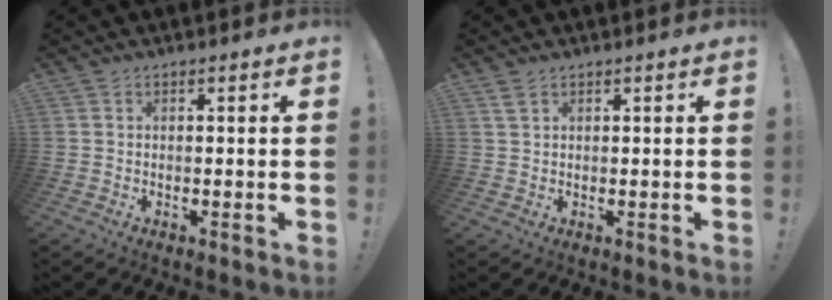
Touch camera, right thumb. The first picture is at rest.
{"total": 1.9, "force": [1.3, 0.7, 1.1], "torque": [-0.018, -0.002, 0.024]}